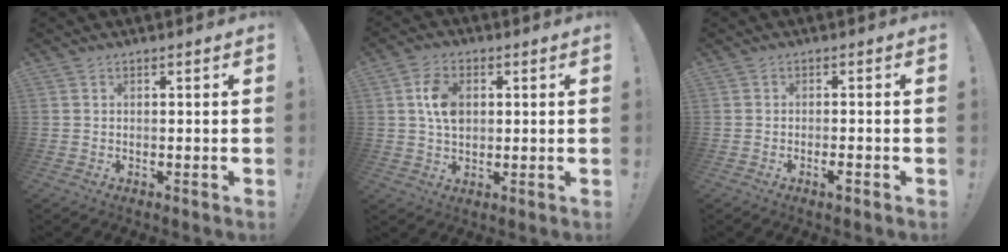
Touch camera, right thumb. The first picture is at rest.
{"total": 8.1, "force": [1.5, 5.6, 5.7], "torque": [-0.098, 0.006, 0.030]}
{"total": 2.4, "force": [-1.3, 0.2, 2.0], "torque": [-0.030, 0.004, -0.023]}